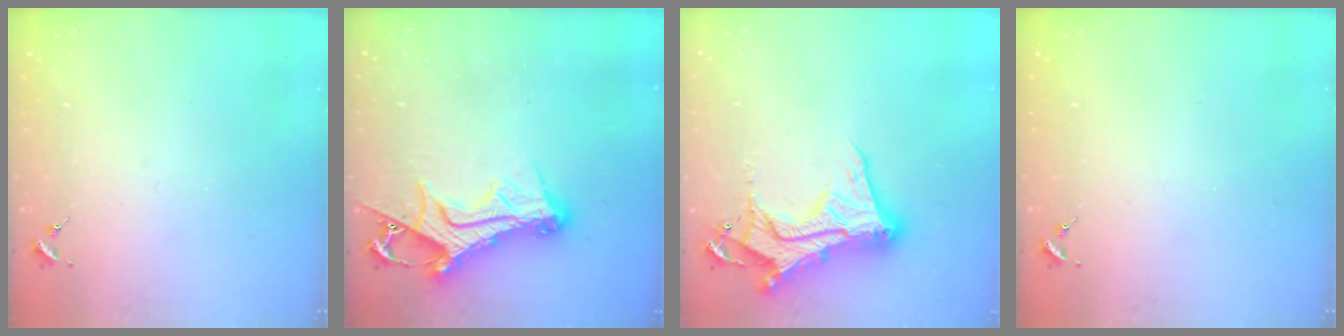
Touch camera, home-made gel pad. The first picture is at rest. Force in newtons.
{"total": 13.4, "press": 13.4, "slide": 1.3}
{"total": 19.7, "press": 19.6, "slide": 1.3}
{"total": 0.0}